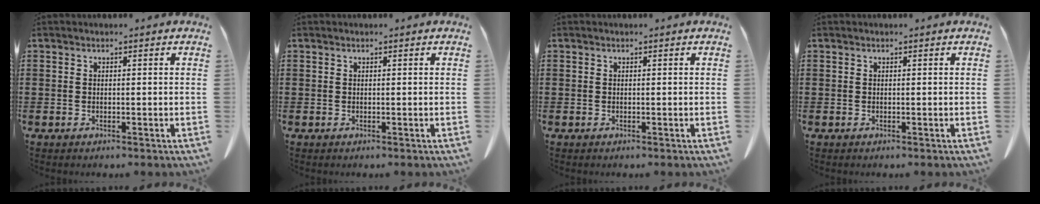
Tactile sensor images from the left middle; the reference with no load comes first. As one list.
[{"total": 0.0}, {"total": 0.0}, {"total": 0.0}]